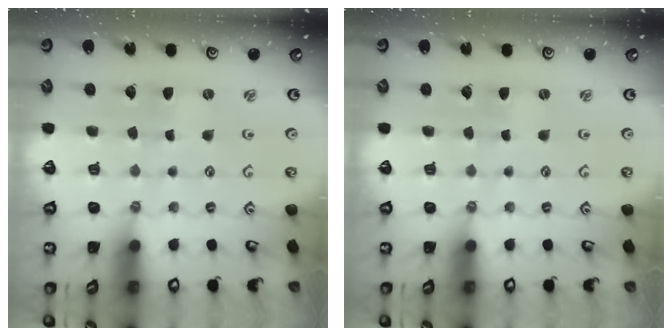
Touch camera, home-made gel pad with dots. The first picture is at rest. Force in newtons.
{"total": 0.0}